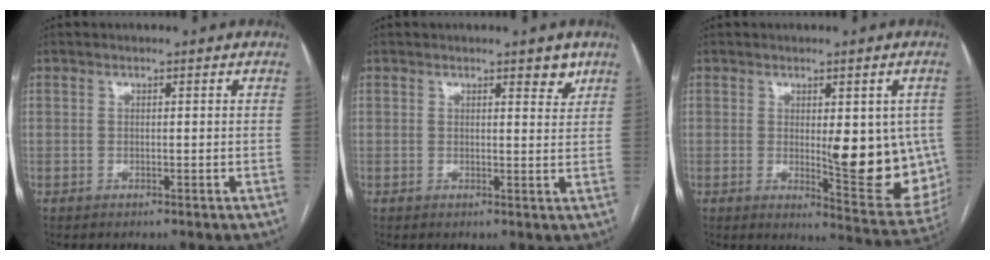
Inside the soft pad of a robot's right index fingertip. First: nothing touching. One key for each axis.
{"total": 2.5, "fx": 1.8, "fy": 0.8, "fz": 1.5, "tx": -0.018, "ty": -0.010, "tz": 0.022}
{"total": 13.7, "fx": -0.2, "fy": 3.9, "fz": 13.1, "tx": -0.138, "ty": -0.015, "tz": 0.007}